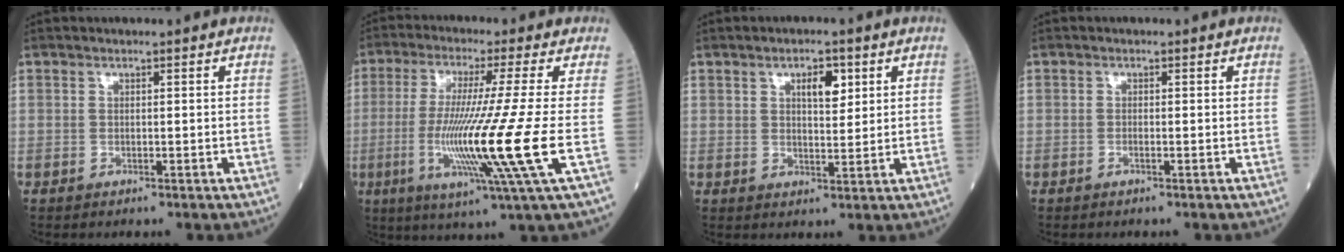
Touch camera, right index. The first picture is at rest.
{"total": 15.1, "force": [-3.1, -2.6, 14.5], "torque": [-0.282, -0.045, -0.058]}
{"total": 4.2, "force": [1.9, 1.6, 3.4], "torque": [-0.053, 0.002, 0.030]}
{"total": 0.5, "force": [-0.3, 0.0, 0.4], "torque": [-0.007, 0.000, -0.007]}